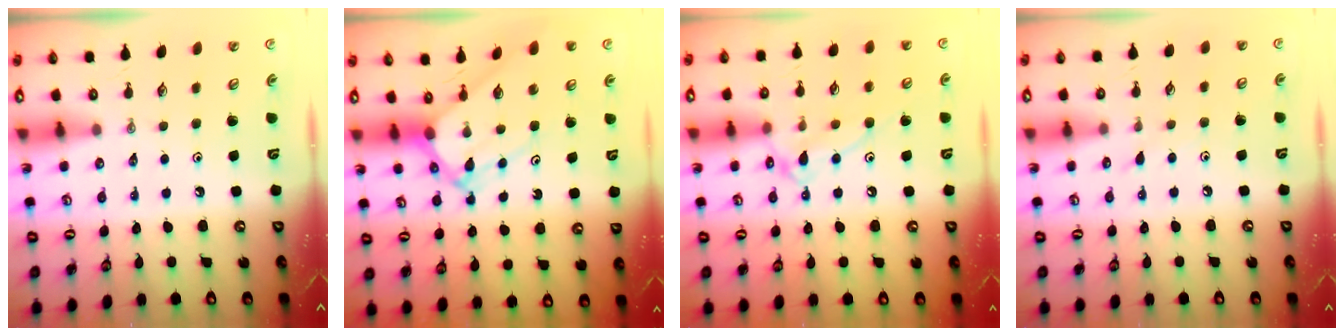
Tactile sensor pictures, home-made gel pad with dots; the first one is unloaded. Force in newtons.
{"total": 7.1, "press": 7.1, "slide": 0.8}
{"total": 11.5, "press": 11.5, "slide": 0.7}
{"total": 4.1, "press": 4.1, "slide": 0.5}